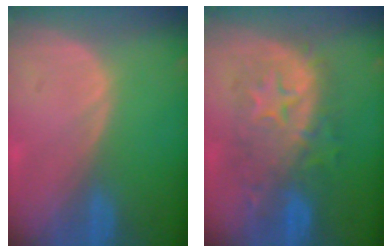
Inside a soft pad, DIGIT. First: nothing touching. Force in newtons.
{"total": 9.3, "press": 9.3, "slide": 0.4}